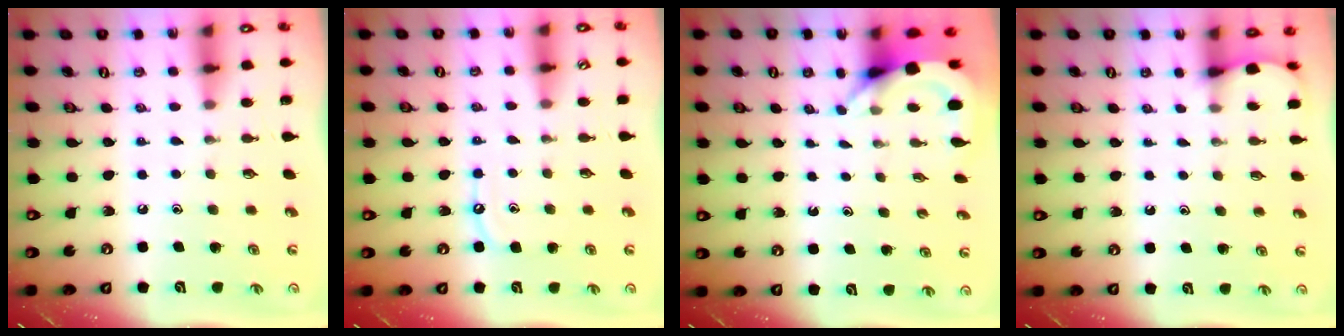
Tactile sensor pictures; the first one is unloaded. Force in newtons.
{"total": 6.1, "press": 6.1, "slide": 0.6}
{"total": 3.6, "press": 3.6, "slide": 0.2}
{"total": 1.9, "press": 1.9, "slide": 0.2}